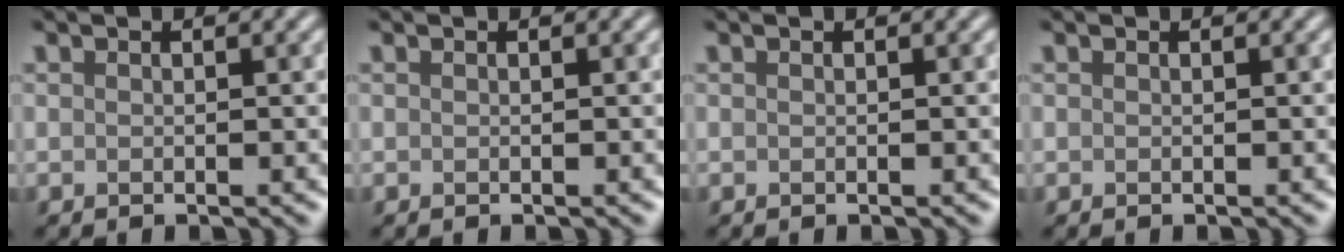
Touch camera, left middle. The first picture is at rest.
{"total": 0.0}
{"total": 0.0}
{"total": 0.0}